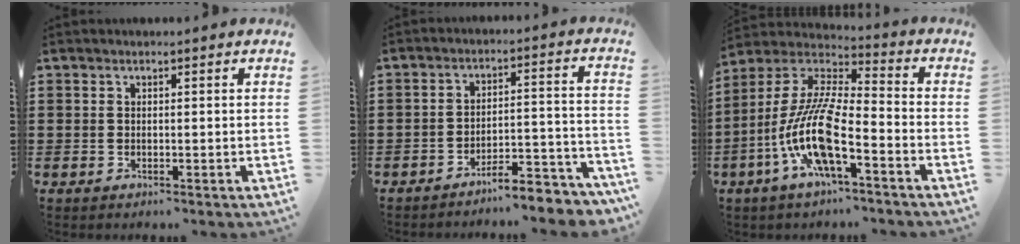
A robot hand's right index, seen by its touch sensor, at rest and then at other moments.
{"total": 5.9, "force": [-5.6, 0.2, 1.8], "torque": [-0.027, 0.003, -0.110]}
{"total": 12.6, "force": [-6.2, 2.6, 10.7], "torque": [-0.254, -0.022, -0.133]}